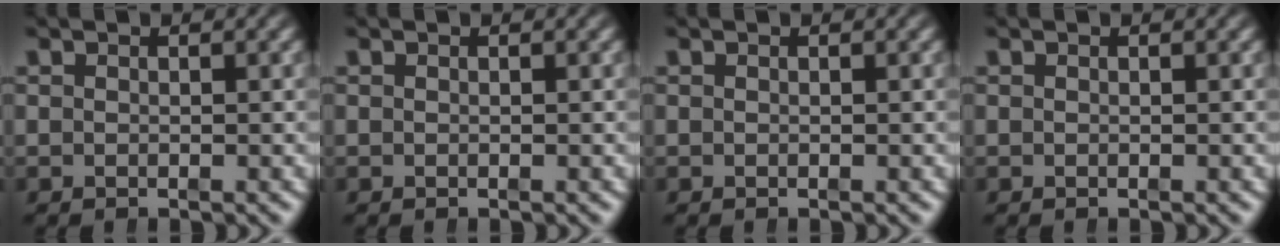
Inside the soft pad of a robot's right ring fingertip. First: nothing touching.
{"total": 0.0}
{"total": 0.0}
{"total": 0.0}